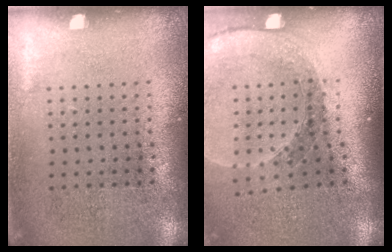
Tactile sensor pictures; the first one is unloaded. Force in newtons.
{"total": 1.7, "press": 1.7, "slide": 0.2}